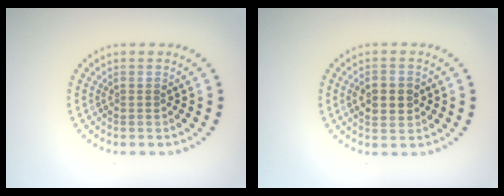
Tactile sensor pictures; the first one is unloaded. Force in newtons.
{"total": 3.8, "press": 3.8, "slide": 0.2}